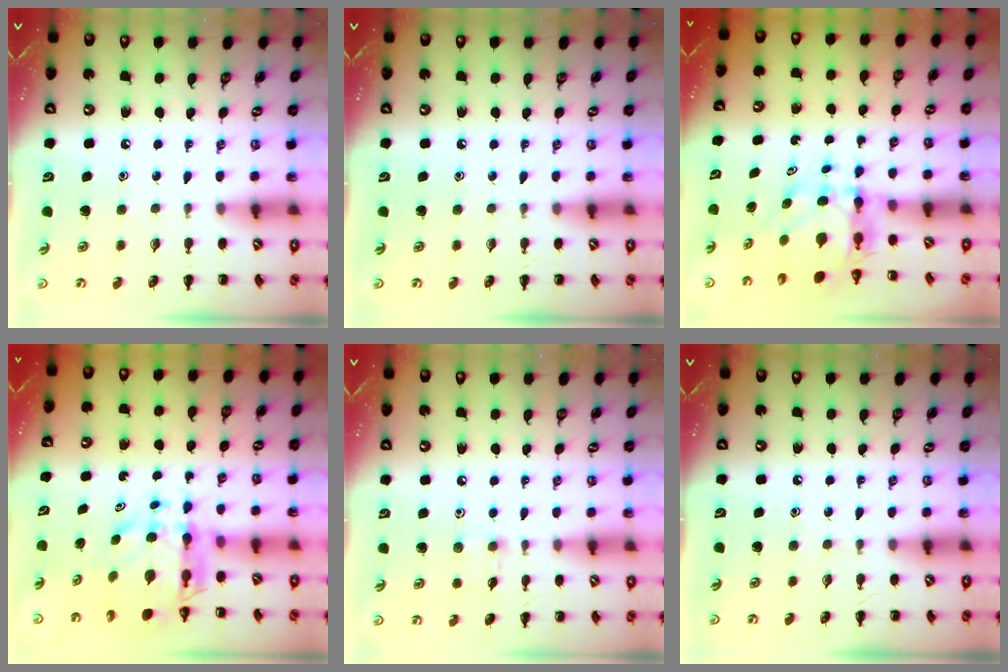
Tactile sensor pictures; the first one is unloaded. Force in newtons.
{"total": 0.0}
{"total": 7.3, "press": 7.1, "slide": 1.5}
{"total": 7.2, "press": 6.7, "slide": 2.7}
{"total": 3.8, "press": 3.6, "slide": 1.2}
{"total": 0.0}